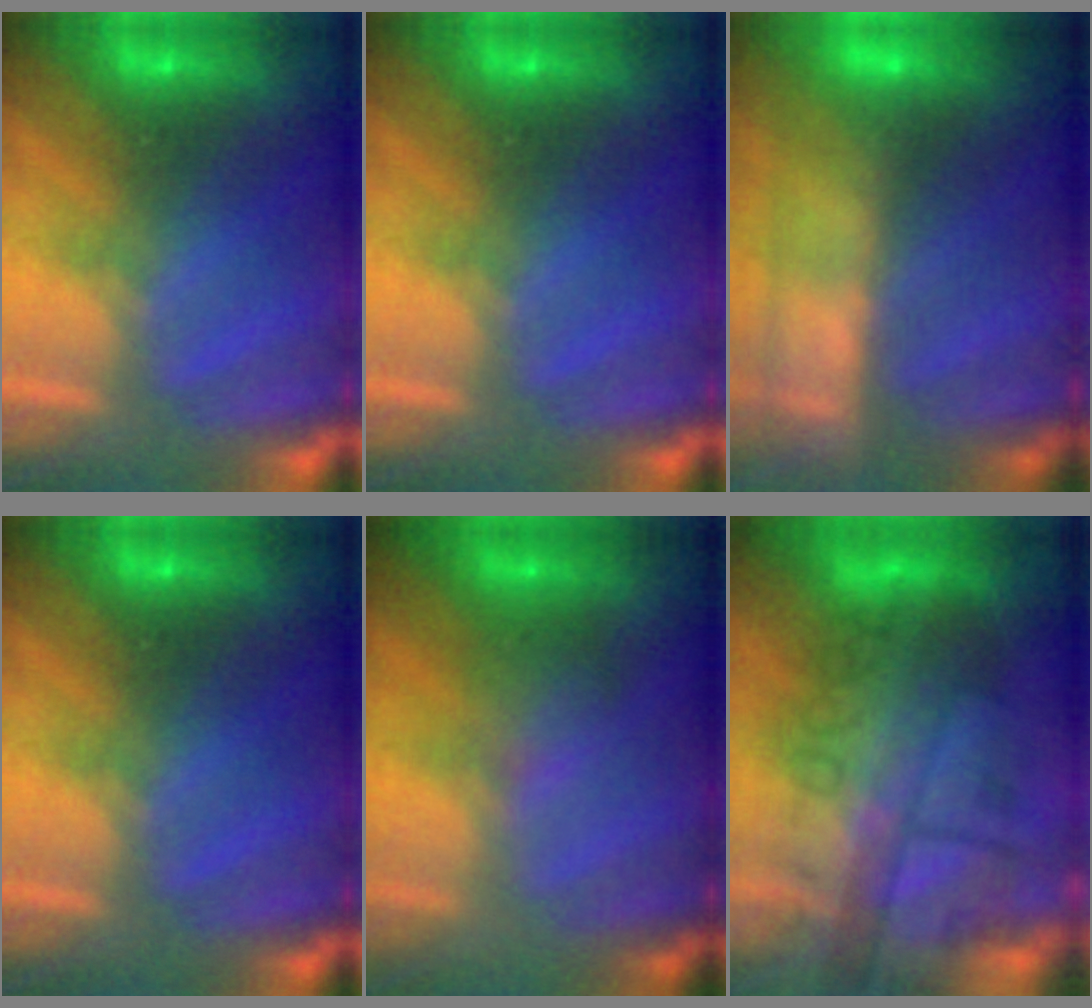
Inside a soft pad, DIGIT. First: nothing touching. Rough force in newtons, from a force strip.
{"total": 0.0}
{"total": 8.4}
{"total": 0.0}
{"total": 1.9}
{"total": 5.7}